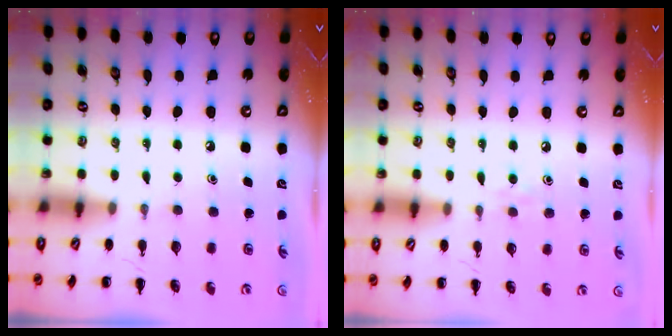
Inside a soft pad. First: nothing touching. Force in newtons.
{"total": 3.3, "press": 3.1, "slide": 1.3}